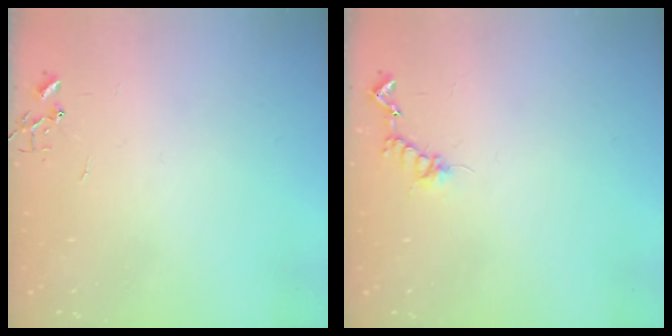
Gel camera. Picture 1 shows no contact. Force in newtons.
{"total": 8.7, "press": 8.6, "slide": 0.7}